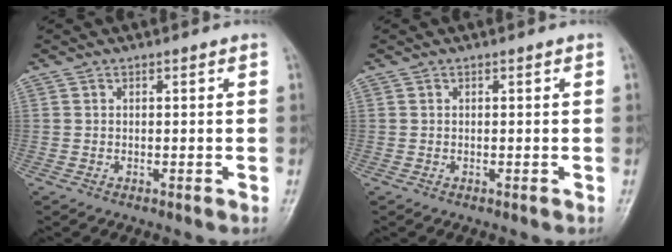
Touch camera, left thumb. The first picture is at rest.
{"total": 0.0}